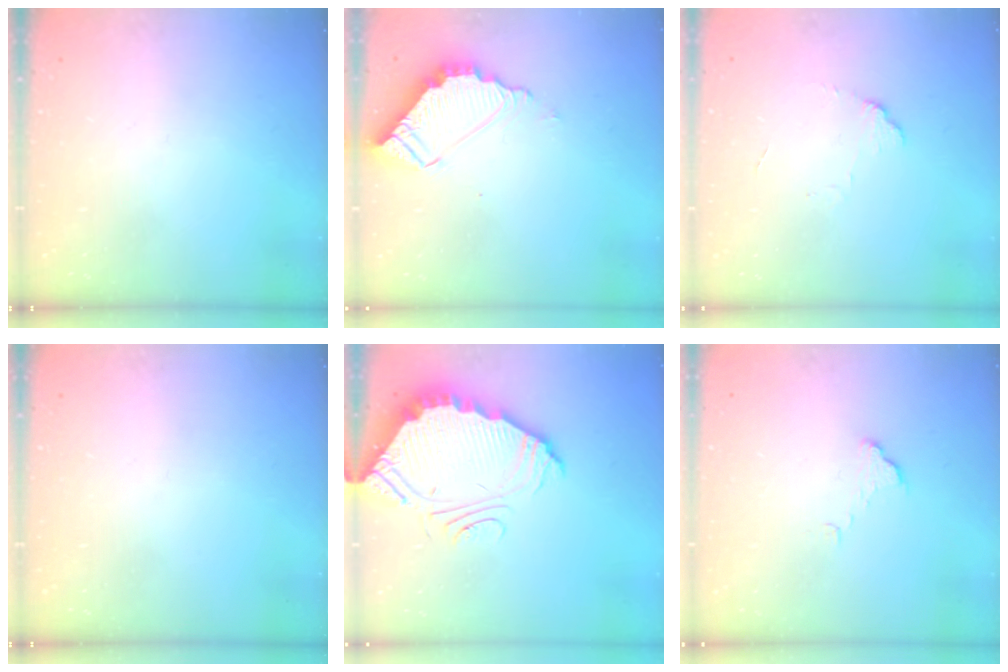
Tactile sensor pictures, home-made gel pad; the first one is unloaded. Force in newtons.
{"total": 7.7, "press": 7.7, "slide": 0.4}
{"total": 6.1, "press": 6.1, "slide": 0.5}
{"total": 0.0}
{"total": 5.8, "press": 5.8, "slide": 0.5}
{"total": 5.5, "press": 5.5, "slide": 0.5}